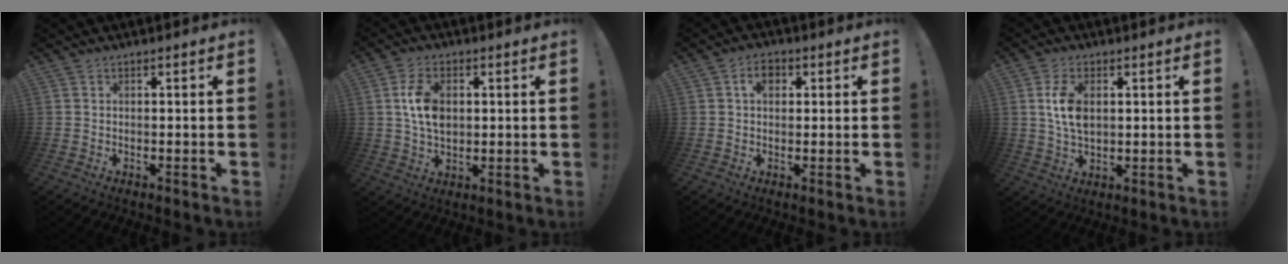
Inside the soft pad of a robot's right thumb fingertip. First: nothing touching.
{"total": 9.4, "force": [1.4, 6.2, 6.9], "torque": [-0.126, 0.007, 0.028]}
{"total": 4.7, "force": [1.4, 3.2, 3.1], "torque": [-0.048, 0.005, 0.021]}
{"total": 8.3, "force": [1.6, 5.2, 6.3], "torque": [-0.115, 0.002, 0.027]}